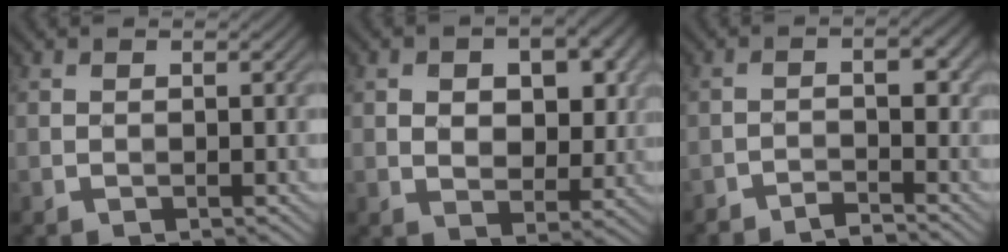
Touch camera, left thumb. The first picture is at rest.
{"total": 8.3, "force": [2.0, 5.3, 6.1], "torque": [-0.094, -0.004, 0.025]}
{"total": 2.8, "force": [-2.2, 0.5, 1.6], "torque": [-0.024, 0.007, -0.044]}